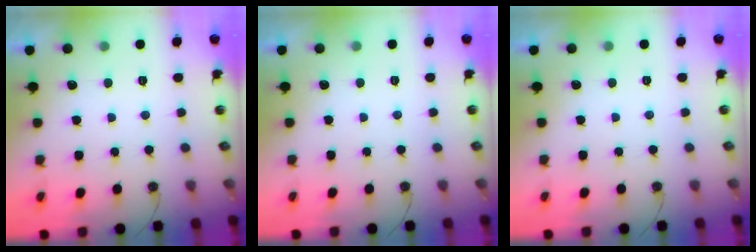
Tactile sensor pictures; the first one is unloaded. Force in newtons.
{"total": 0.0}
{"total": 0.0}